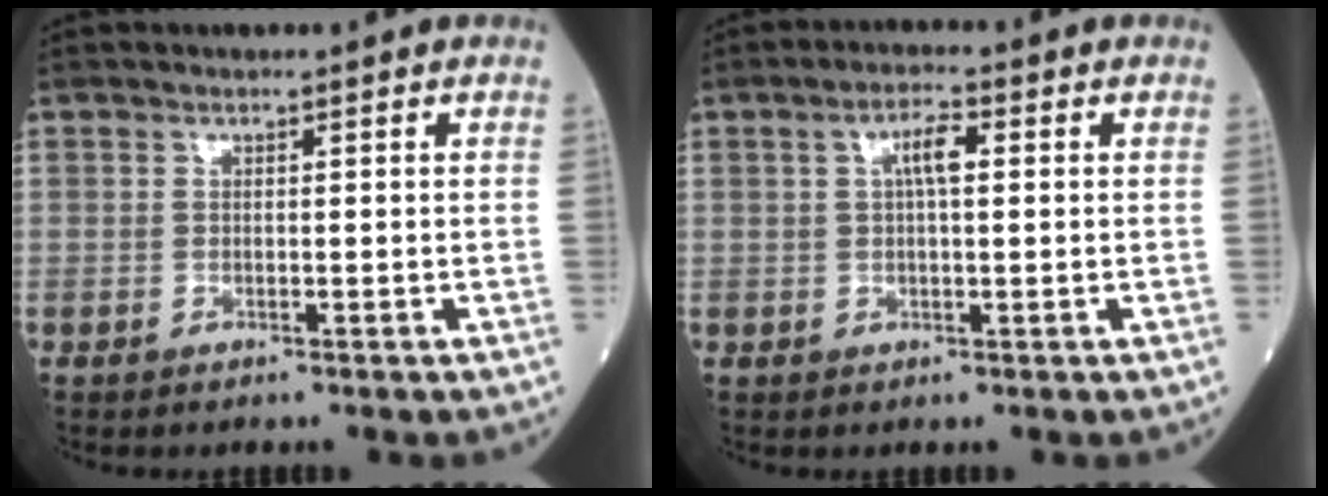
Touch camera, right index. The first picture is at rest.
{"total": 3.8, "force": [0.9, 0.9, 3.6], "torque": [-0.065, 0.010, 0.015]}